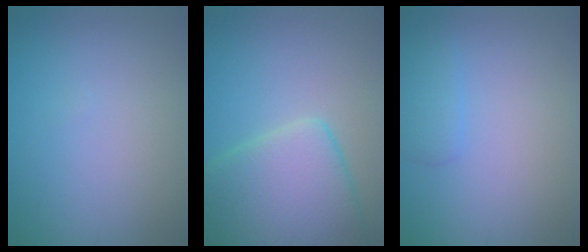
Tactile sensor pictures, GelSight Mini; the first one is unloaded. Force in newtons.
{"total": 9.3, "press": 9.2, "slide": 0.6}
{"total": 1.5, "press": 1.5, "slide": 0.1}